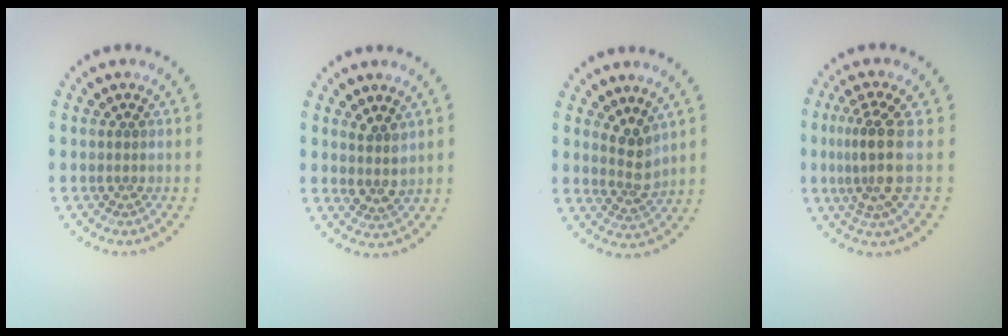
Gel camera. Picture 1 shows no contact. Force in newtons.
{"total": 2.1, "press": 1.7, "slide": 1.3}
{"total": 2.5, "press": 2.1, "slide": 1.4}
{"total": 3.9, "press": 3.0, "slide": 2.5}